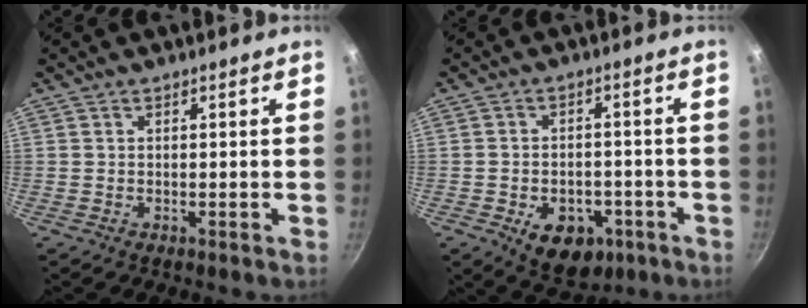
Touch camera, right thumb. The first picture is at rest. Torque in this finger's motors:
{"motor_torque": [-0.02, 0.48, -0.12, -0.19, 0.21]}